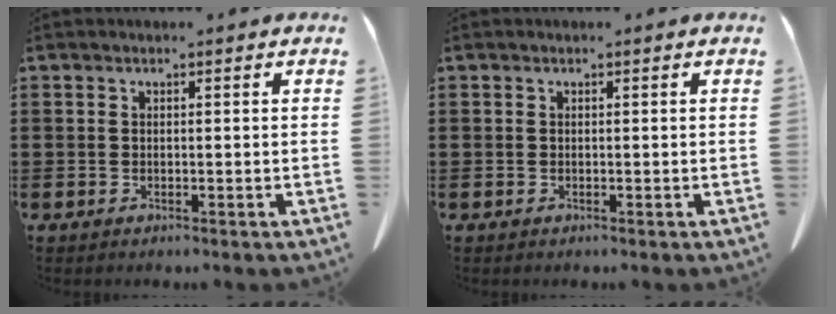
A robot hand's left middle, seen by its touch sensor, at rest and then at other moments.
{"total": 0.0}